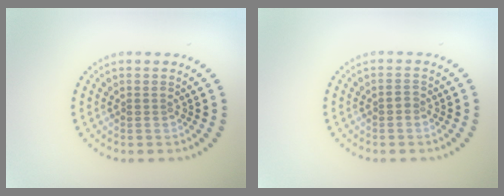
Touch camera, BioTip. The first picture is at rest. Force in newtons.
{"total": 0.7, "press": 0.7, "slide": 0.2}